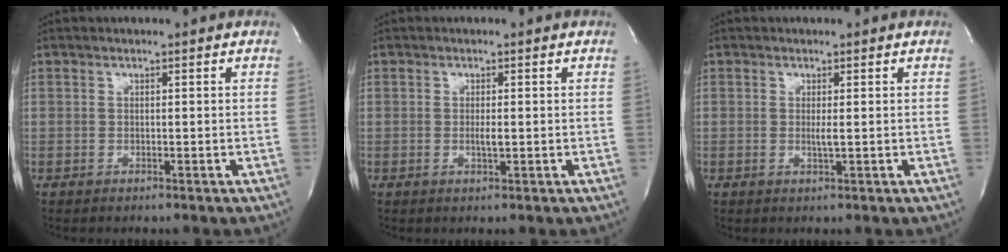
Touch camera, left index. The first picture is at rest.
{"total": 1.4, "force": [-0.2, 0.2, 1.4], "torque": [-0.027, -0.004, -0.004]}
{"total": 1.3, "force": [0.0, -0.1, 1.3], "torque": [-0.029, -0.005, 0.000]}